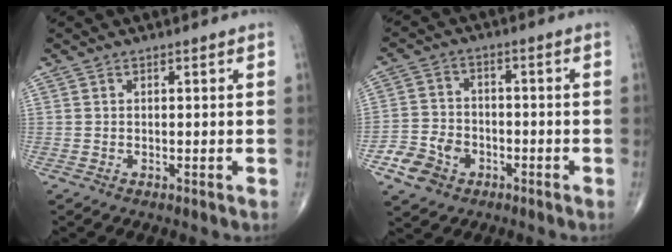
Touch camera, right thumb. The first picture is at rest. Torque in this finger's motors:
{"motor_torque": [1.75, 1.70, -0.05, -0.16, 0.10]}